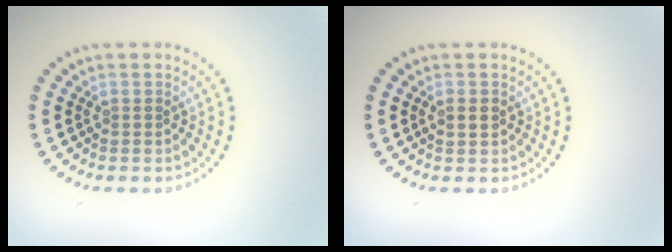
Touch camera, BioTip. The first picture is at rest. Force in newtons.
{"total": 1.9, "press": 1.9, "slide": 0.2}